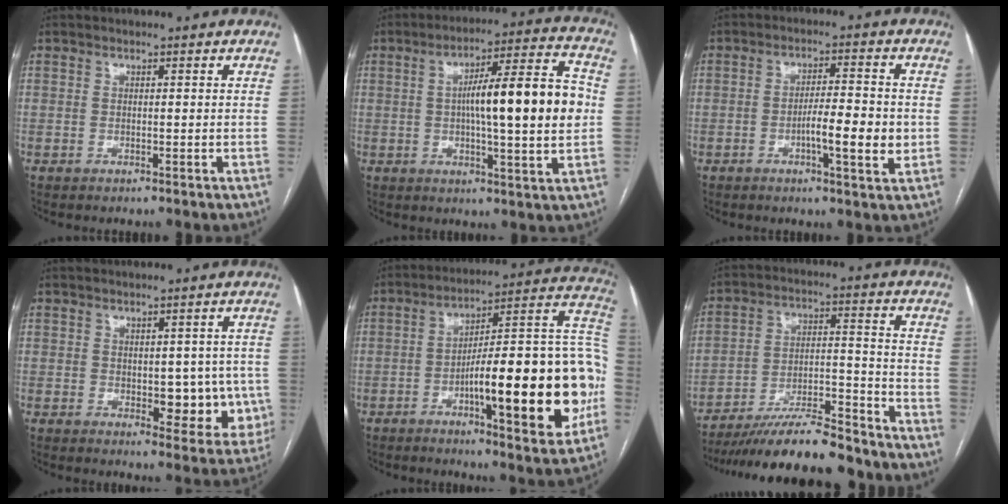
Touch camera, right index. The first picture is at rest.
{"total": 15.8, "force": [0.5, 1.5, 15.7], "torque": [-0.244, 0.019, 0.002]}
{"total": 7.3, "force": [-1.6, 1.1, 7.0], "torque": [-0.112, 0.000, -0.029]}
{"total": 8.0, "force": [-0.6, 4.4, 6.6], "torque": [-0.056, 0.006, 0.001]}
{"total": 25.8, "force": [-5.7, 4.3, 24.8], "torque": [-0.300, 0.019, -0.078]}
{"total": 18.8, "force": [-16.6, 2.4, 8.5], "torque": [-0.139, 0.008, -0.270]}